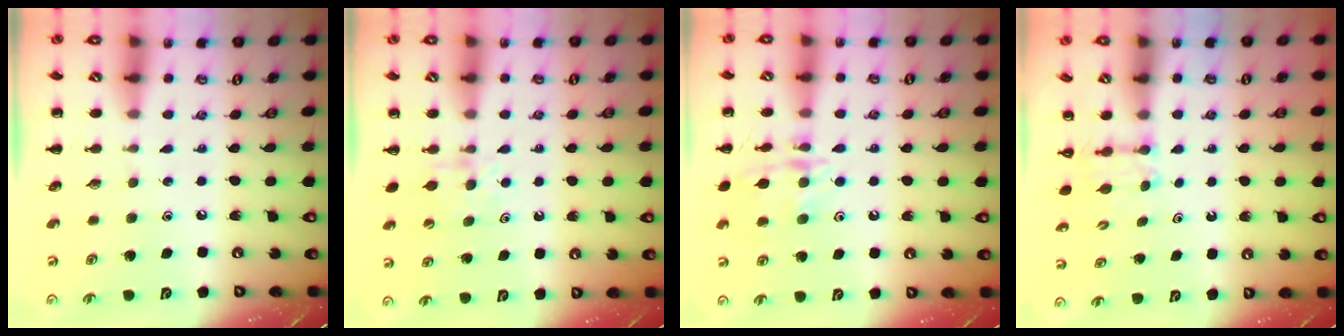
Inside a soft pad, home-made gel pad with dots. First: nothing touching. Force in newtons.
{"total": 4.7, "press": 4.4, "slide": 1.7}
{"total": 13.3, "press": 13.3, "slide": 0.8}
{"total": 2.6, "press": 2.4, "slide": 1.0}